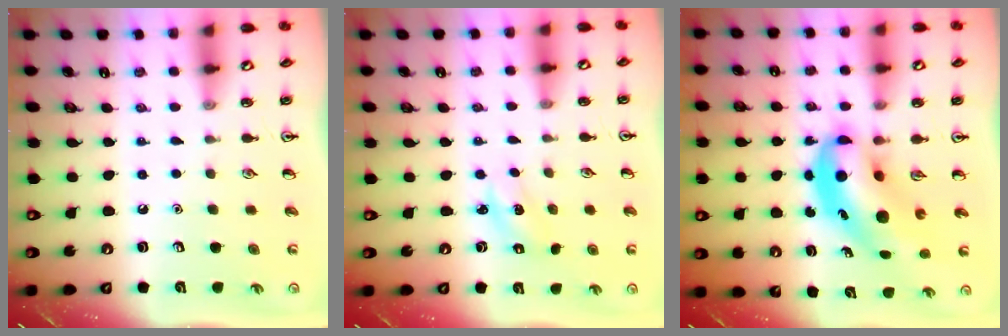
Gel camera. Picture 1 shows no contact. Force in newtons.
{"total": 2.3, "press": 2.2, "slide": 0.4}
{"total": 10.6, "press": 10.1, "slide": 3.0}